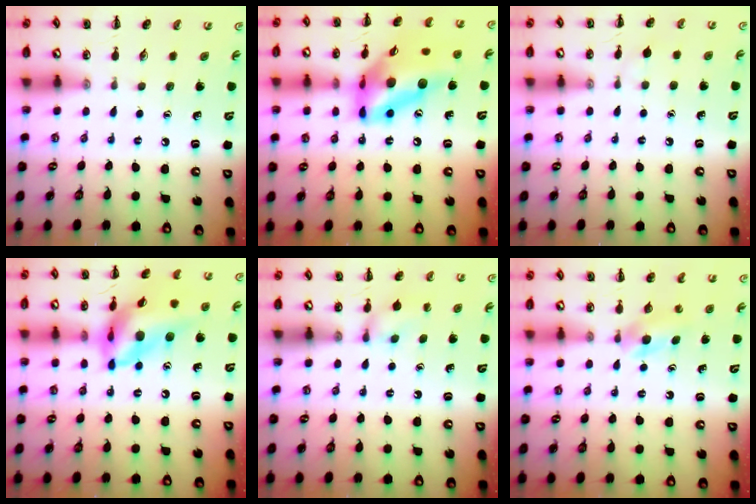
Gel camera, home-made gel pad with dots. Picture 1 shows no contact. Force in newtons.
{"total": 16.9, "press": 16.1, "slide": 5.0}
{"total": 3.9, "press": 3.6, "slide": 1.5}
{"total": 17.3, "press": 16.9, "slide": 3.7}
{"total": 6.4, "press": 6.2, "slide": 1.6}
{"total": 3.4, "press": 3.2, "slide": 1.2}